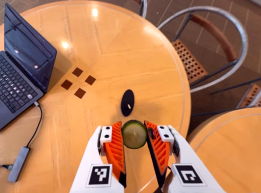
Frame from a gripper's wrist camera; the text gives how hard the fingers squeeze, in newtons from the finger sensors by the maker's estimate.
{"total": 9.1, "left": 9.0, "right": 9.3}